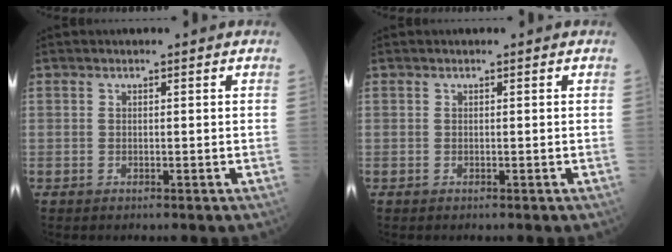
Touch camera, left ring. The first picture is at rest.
{"total": 0.0}